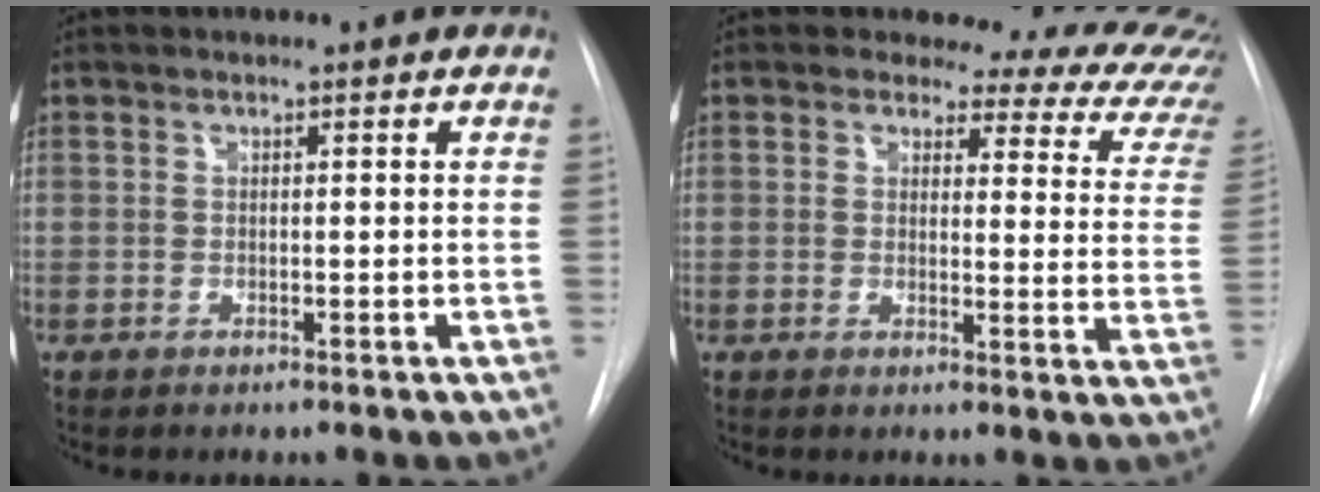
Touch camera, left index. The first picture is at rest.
{"total": 15.4, "force": [14.2, 4.8, 3.5], "torque": [-0.007, -0.070, 0.119]}